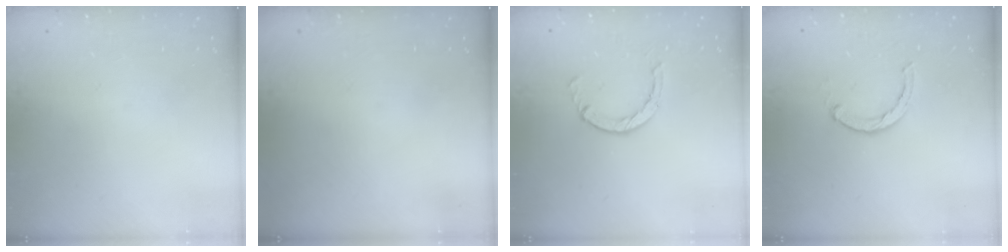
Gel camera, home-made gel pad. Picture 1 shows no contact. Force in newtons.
{"total": 0.0}
{"total": 2.9, "press": 2.8, "slide": 0.4}
{"total": 2.4, "press": 2.4, "slide": 0.4}